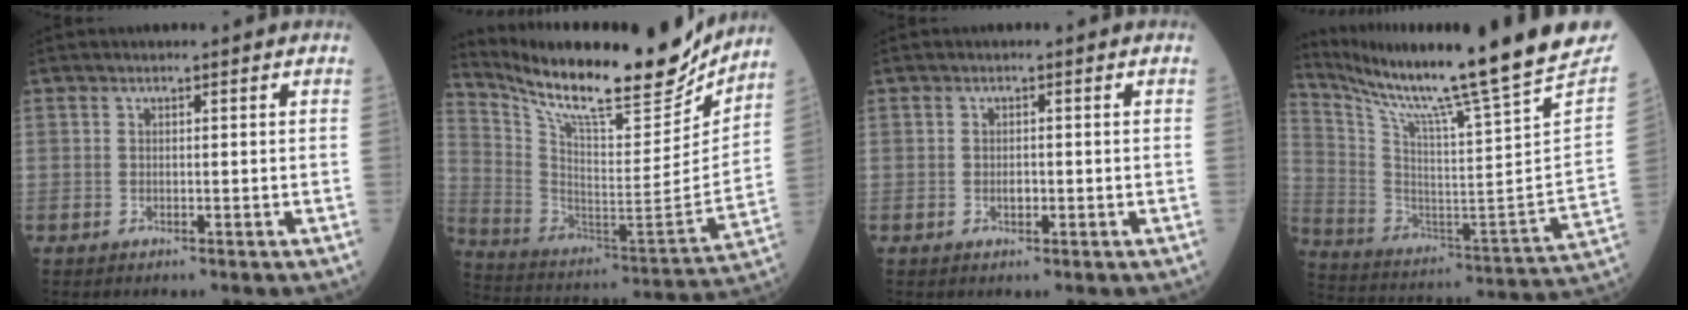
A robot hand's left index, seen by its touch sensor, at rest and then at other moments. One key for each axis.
{"total": 24.6, "fx": 20.8, "fy": 4.2, "fz": 12.3, "tx": -0.227, "ty": -0.035, "tz": 0.324}
{"total": 1.2, "fx": -0.4, "fy": 0.6, "fz": 0.9, "tx": -0.018, "ty": -0.001, "tz": -0.005}
{"total": 30.5, "fx": 25.4, "fy": -0.9, "fz": 16.8, "tx": -0.304, "ty": -0.098, "tz": 0.374}